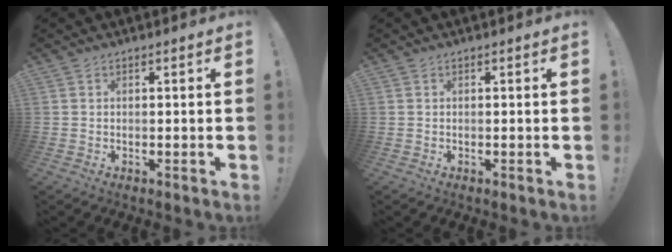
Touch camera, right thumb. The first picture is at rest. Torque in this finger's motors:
{"motor_torque": [0.00, 0.00, 0.00, 0.00, 0.00]}